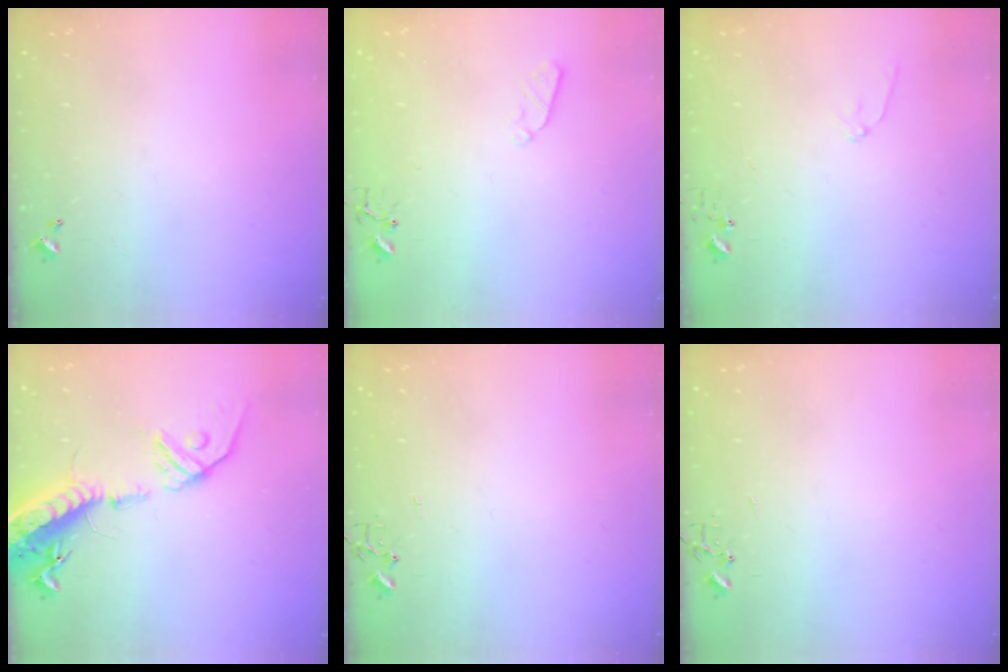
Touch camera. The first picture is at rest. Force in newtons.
{"total": 4.5, "press": 4.5, "slide": 0.4}
{"total": 6.5, "press": 6.5, "slide": 0.6}
{"total": 20.4, "press": 19.9, "slide": 4.3}
{"total": 0.0}
{"total": 0.0}